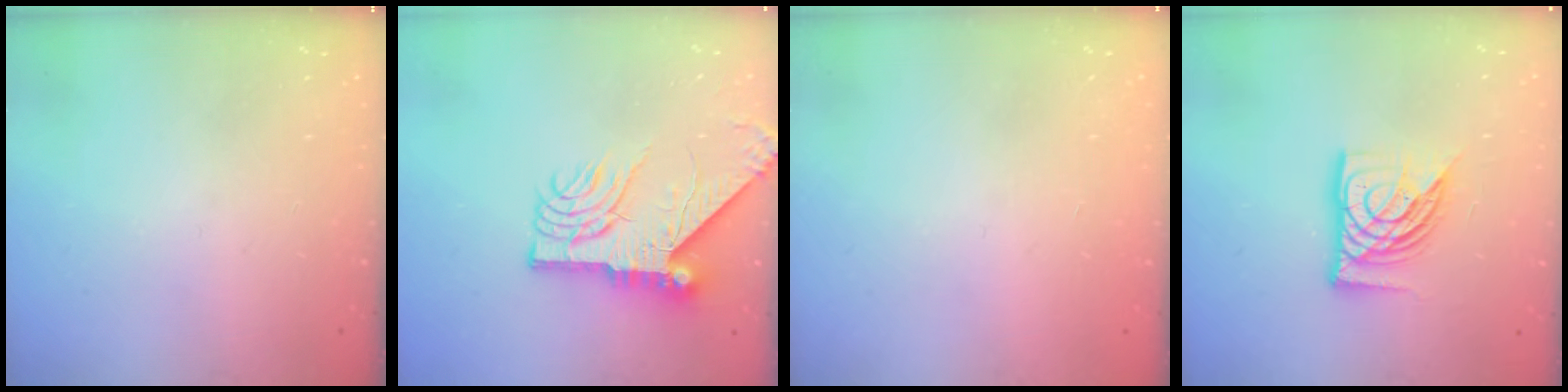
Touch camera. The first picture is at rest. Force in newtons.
{"total": 13.8, "press": 13.8, "slide": 1.2}
{"total": 1.0, "press": 0.9, "slide": 0.2}
{"total": 14.8, "press": 14.6, "slide": 1.9}